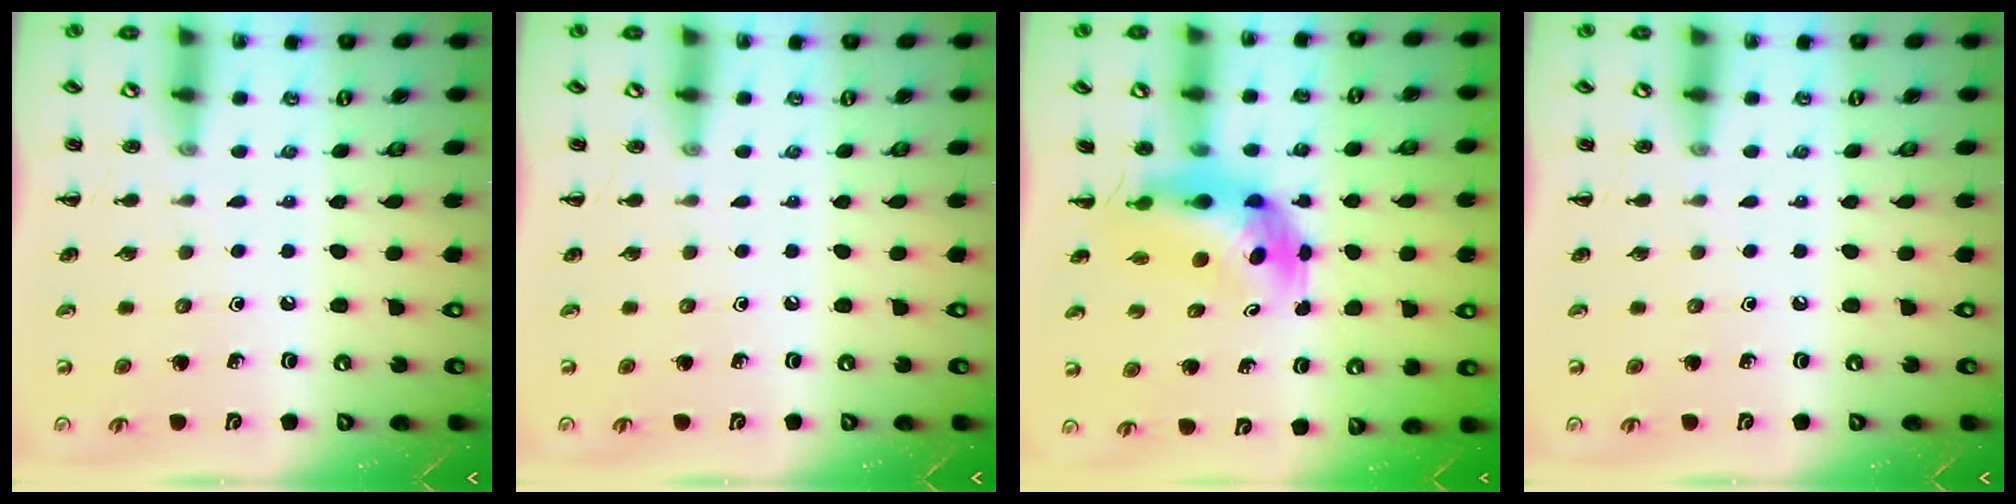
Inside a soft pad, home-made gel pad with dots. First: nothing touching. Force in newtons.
{"total": 0.0}
{"total": 6.4, "press": 6.1, "slide": 1.9}
{"total": 0.0}